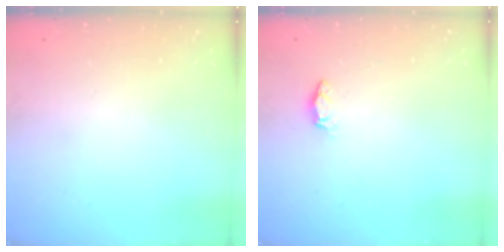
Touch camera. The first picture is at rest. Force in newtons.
{"total": 3.2, "press": 3.2, "slide": 0.5}